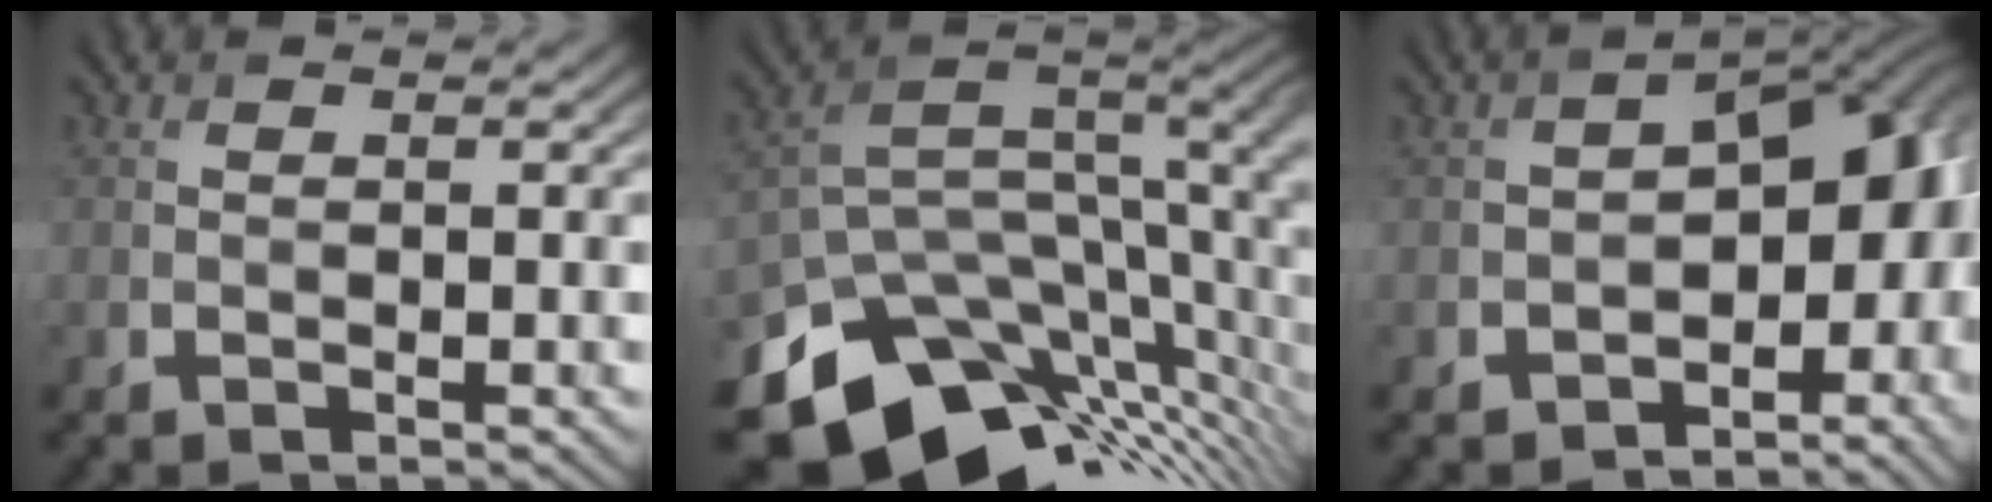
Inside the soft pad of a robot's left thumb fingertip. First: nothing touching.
{"total": 13.2, "force": [-5.2, 8.2, 8.9], "torque": [-0.181, -0.038, -0.063]}
{"total": 12.2, "force": [-2.6, 7.4, 9.4], "torque": [-0.105, -0.021, -0.029]}